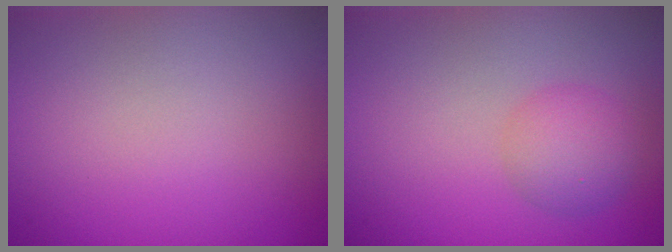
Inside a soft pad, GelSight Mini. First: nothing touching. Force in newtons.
{"total": 2.9, "press": 2.9, "slide": 0.1}